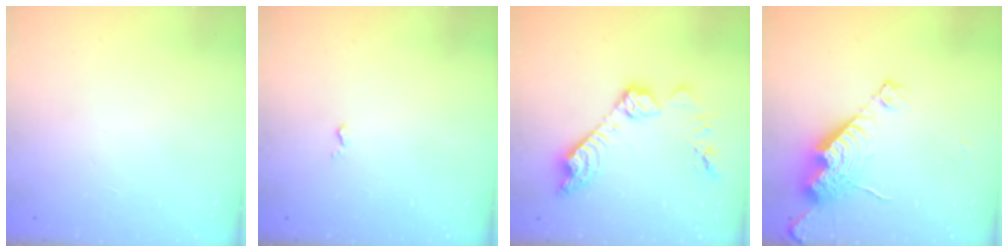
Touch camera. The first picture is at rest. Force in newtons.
{"total": 3.3, "press": 3.2, "slide": 0.5}
{"total": 15.1, "press": 15.1, "slide": 0.8}
{"total": 13.6, "press": 13.6, "slide": 1.3}